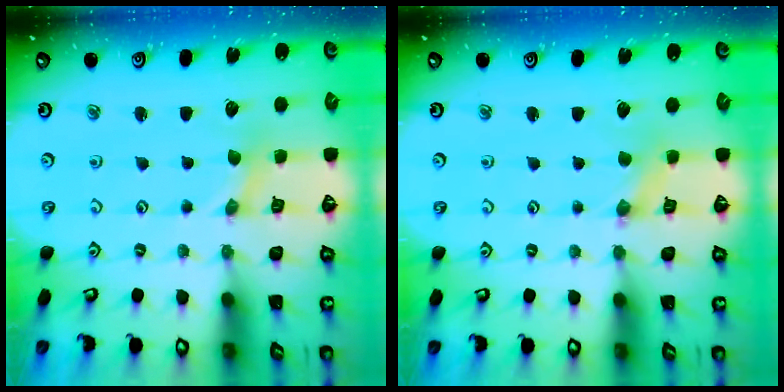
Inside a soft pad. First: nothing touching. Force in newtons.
{"total": 0.0}